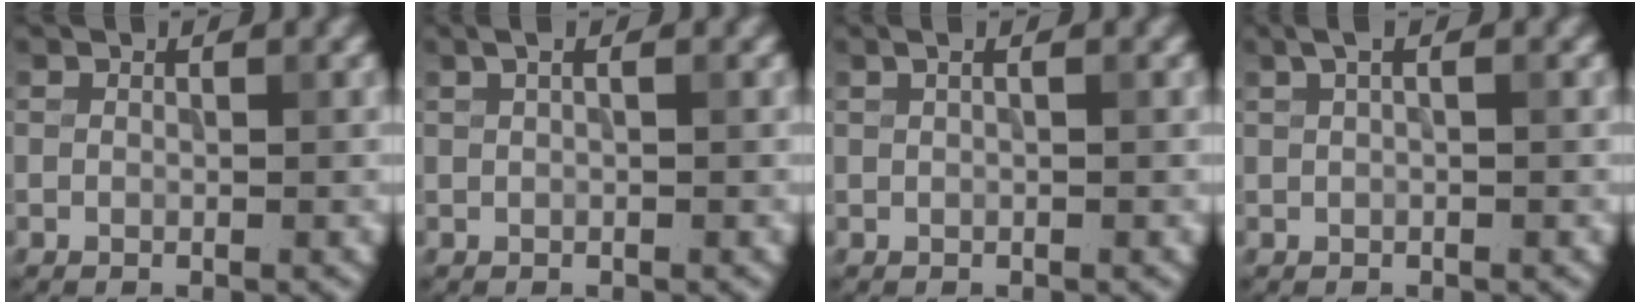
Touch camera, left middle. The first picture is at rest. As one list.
[{"total": 1.6, "force": [0.8, 0.6, 1.2], "torque": [-0.013, 0.001, 0.006]}, {"total": 1.9, "force": [0.9, 0.9, 1.4], "torque": [-0.006, 0.007, -0.003]}, {"total": 1.4, "force": [0.7, 0.3, 1.2], "torque": [-0.023, 0.006, 0.011]}]